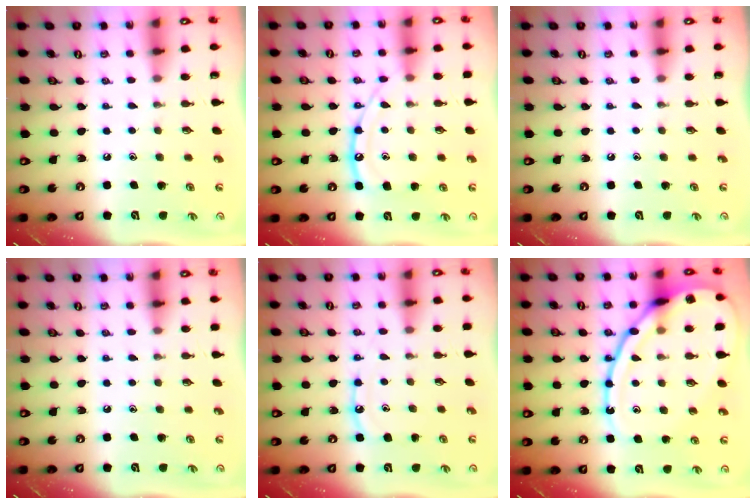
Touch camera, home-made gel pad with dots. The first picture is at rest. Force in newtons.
{"total": 13.2, "press": 13.1, "slide": 1.1}
{"total": 0.0}
{"total": 3.4, "press": 3.4, "slide": 0.6}
{"total": 8.8, "press": 8.8, "slide": 0.5}
{"total": 20.0, "press": 20.0, "slide": 1.8}